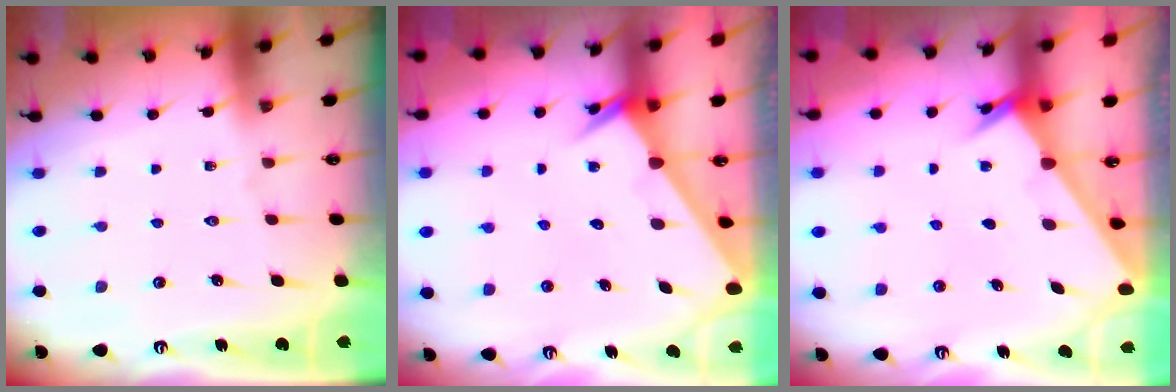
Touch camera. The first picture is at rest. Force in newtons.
{"total": 2.5, "press": 2.5, "slide": 0.1}
{"total": 2.1, "press": 2.1, "slide": 0.3}